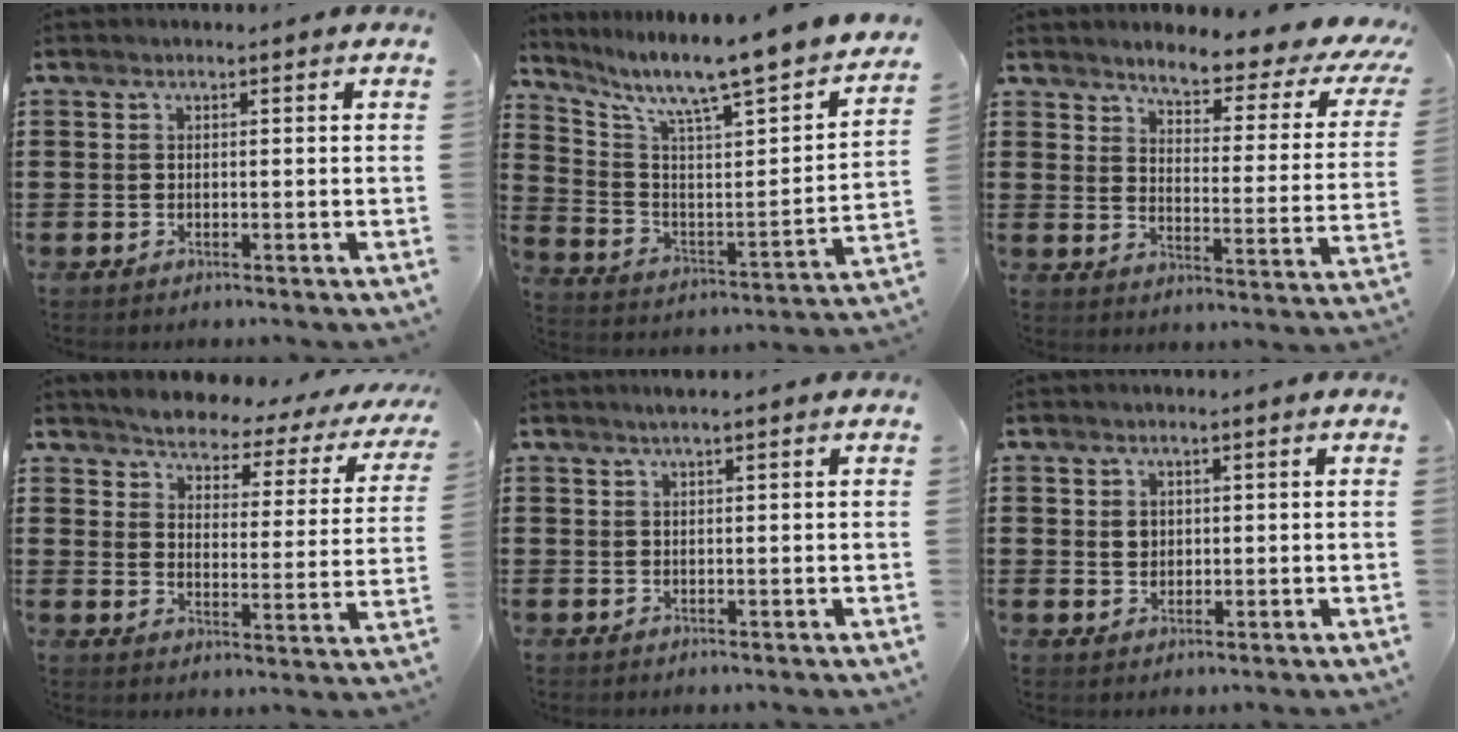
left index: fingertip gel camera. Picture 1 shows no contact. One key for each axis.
{"total": 8.0, "fx": 7.0, "fy": -0.3, "fz": 3.9, "tx": -0.103, "ty": -0.073, "tz": 0.102}
{"total": 4.8, "fx": 4.2, "fy": 0.3, "fz": 2.2, "tx": -0.051, "ty": -0.041, "tz": 0.060}
{"total": 2.9, "fx": 2.8, "fy": 0.5, "fz": 0.4, "tx": -0.033, "ty": -0.027, "tz": 0.038}
{"total": 1.0, "fx": 0.6, "fy": -0.1, "fz": 0.8, "tx": -0.014, "ty": 0.000, "tz": 0.011}
{"total": 2.0, "fx": 0.4, "fy": 1.8, "fz": 0.8, "tx": -0.014, "ty": 0.006, "tz": 0.005}